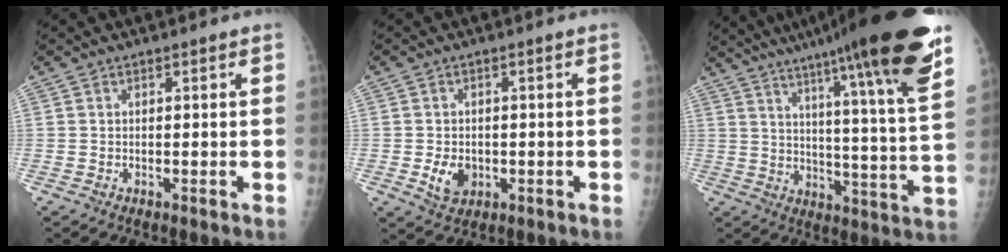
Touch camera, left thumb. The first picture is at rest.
{"total": 4.7, "force": [-1.0, 3.5, 2.9], "torque": [-0.038, -0.001, -0.009]}
{"total": 26.8, "force": [18.8, 1.1, 19.0], "torque": [-0.271, -0.085, 0.265]}